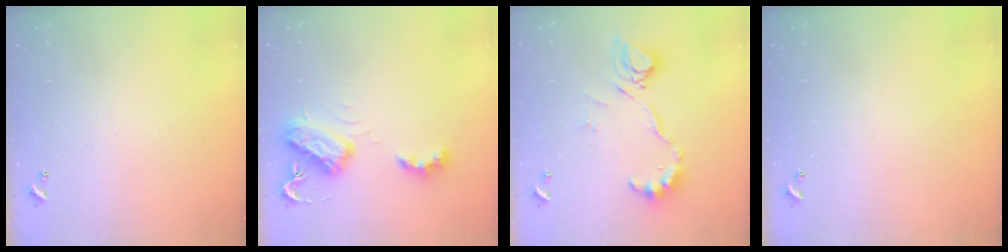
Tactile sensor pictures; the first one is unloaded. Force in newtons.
{"total": 5.8, "press": 5.7, "slide": 0.6}
{"total": 12.7, "press": 12.7, "slide": 1.2}
{"total": 0.0}